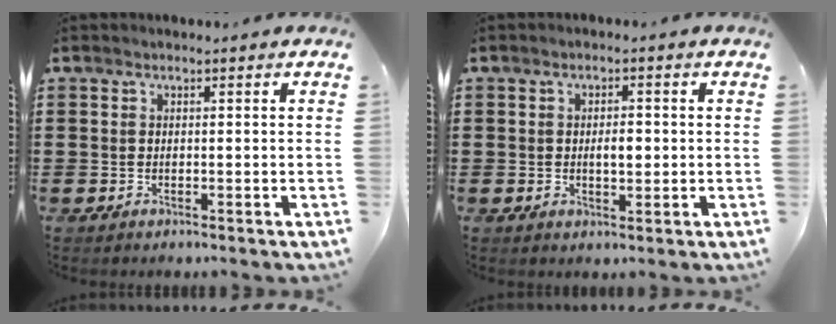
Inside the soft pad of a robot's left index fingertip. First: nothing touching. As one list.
[{"total": 2.8, "force": [0.0, 1.2, 2.5], "torque": [-0.041, 0.000, -0.003]}]